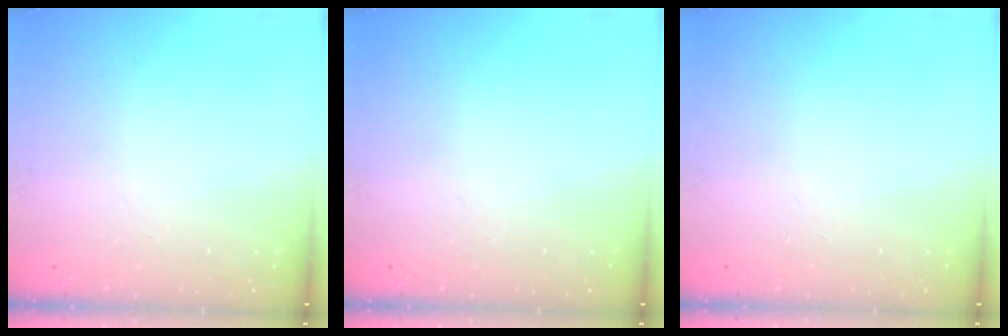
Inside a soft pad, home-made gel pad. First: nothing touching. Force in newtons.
{"total": 0.0}
{"total": 0.0}